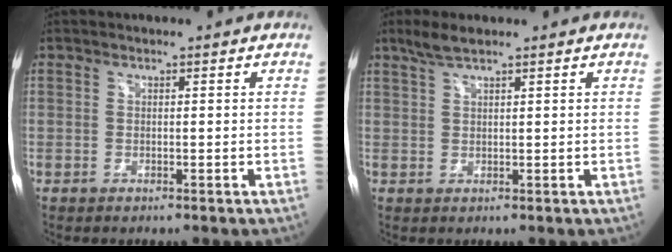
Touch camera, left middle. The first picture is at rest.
{"total": 3.0, "force": [2.3, 0.3, 1.9], "torque": [-0.049, 0.007, 0.051]}